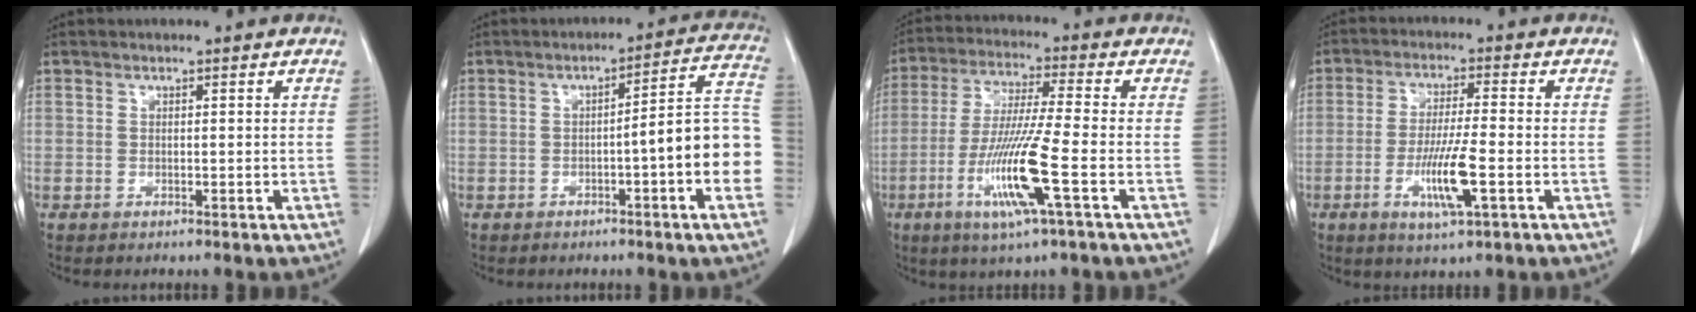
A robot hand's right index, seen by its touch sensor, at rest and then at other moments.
{"total": 12.5, "force": [-2.8, 0.6, 12.2], "torque": [-0.138, 0.027, -0.041]}
{"total": 12.4, "force": [-4.3, -0.6, 11.6], "torque": [-0.231, -0.019, -0.085]}
{"total": 8.2, "force": [-2.7, 0.3, 7.8], "torque": [-0.145, -0.010, -0.049]}